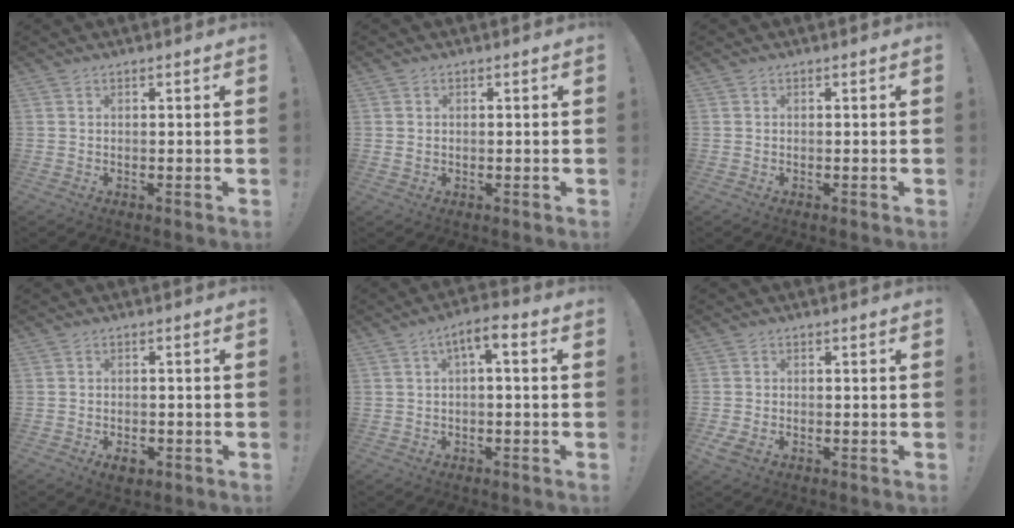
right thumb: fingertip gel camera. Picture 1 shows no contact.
{"total": 1.3, "force": [0.6, 1.1, 0.0], "torque": [-0.002, 0.006, 0.010]}
{"total": 0.0}
{"total": 3.3, "force": [-1.8, 1.8, 2.1], "torque": [-0.019, 0.009, -0.030]}
{"total": 5.1, "force": [0.2, 1.4, 4.9], "torque": [-0.088, 0.006, 0.001]}
{"total": 2.6, "force": [-0.9, 1.5, 1.8], "torque": [-0.039, -0.002, -0.017]}